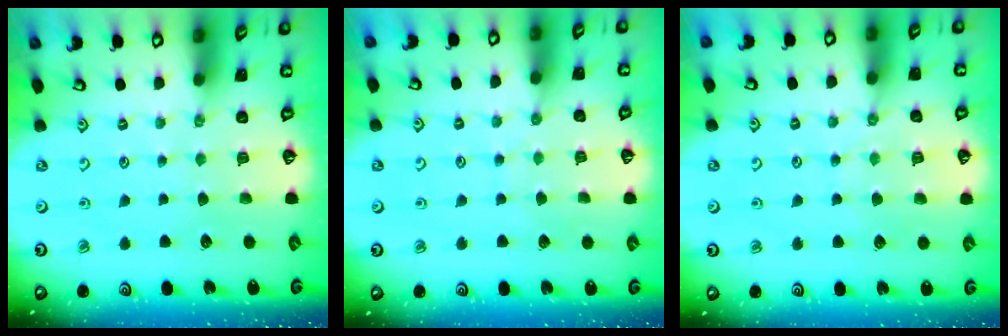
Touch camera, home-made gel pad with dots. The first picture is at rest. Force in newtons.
{"total": 5.9, "press": 5.9, "slide": 0.6}
{"total": 5.5, "press": 5.4, "slide": 0.7}